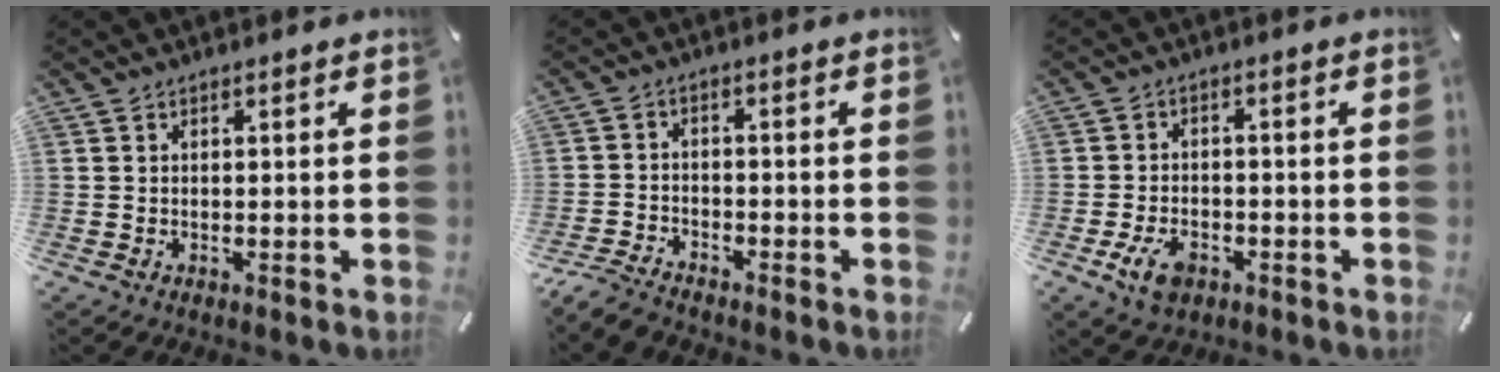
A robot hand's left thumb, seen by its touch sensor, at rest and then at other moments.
{"total": 4.7, "force": [-4.3, 1.3, 1.2], "torque": [-0.038, 0.015, -0.088]}
{"total": 6.2, "force": [-3.1, 3.9, 3.7], "torque": [-0.083, 0.013, -0.058]}